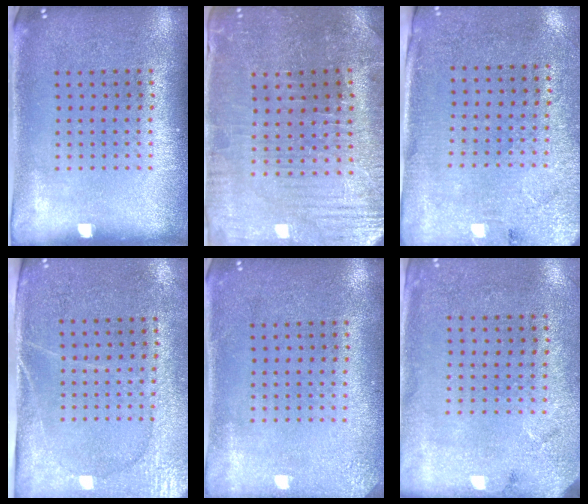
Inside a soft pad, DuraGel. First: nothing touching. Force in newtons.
{"total": 1.6, "press": 1.6, "slide": 0.4}
{"total": 2.7, "press": 2.3, "slide": 1.4}
{"total": 2.9, "press": 2.5, "slide": 1.4}
{"total": 1.9, "press": 1.9, "slide": 0.2}
{"total": 2.7, "press": 2.2, "slide": 1.6}